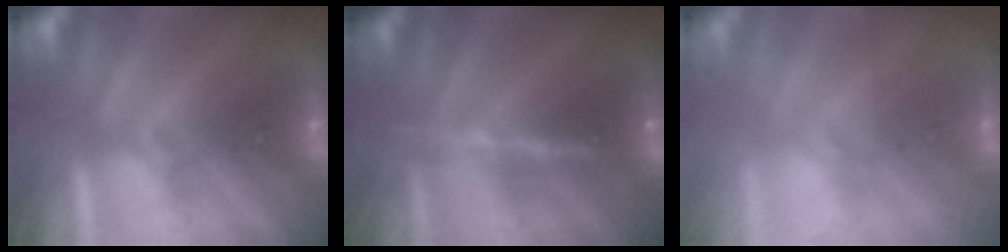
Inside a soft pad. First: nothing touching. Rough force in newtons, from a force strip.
{"total": 7.9}
{"total": 10.9}